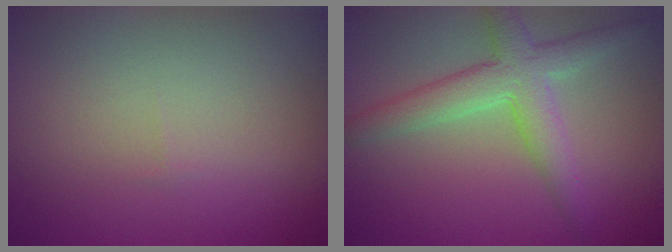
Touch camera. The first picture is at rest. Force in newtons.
{"total": 4.4, "press": 4.4, "slide": 0.3}